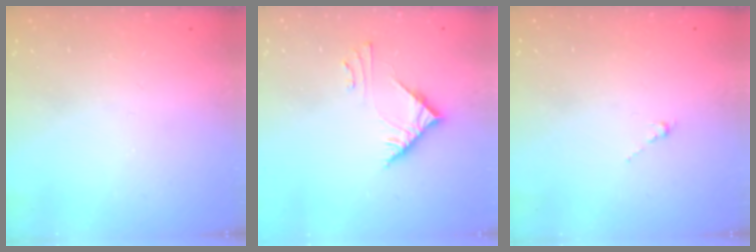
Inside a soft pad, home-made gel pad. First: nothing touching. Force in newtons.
{"total": 5.2, "press": 5.2, "slide": 0.5}
{"total": 0.0}